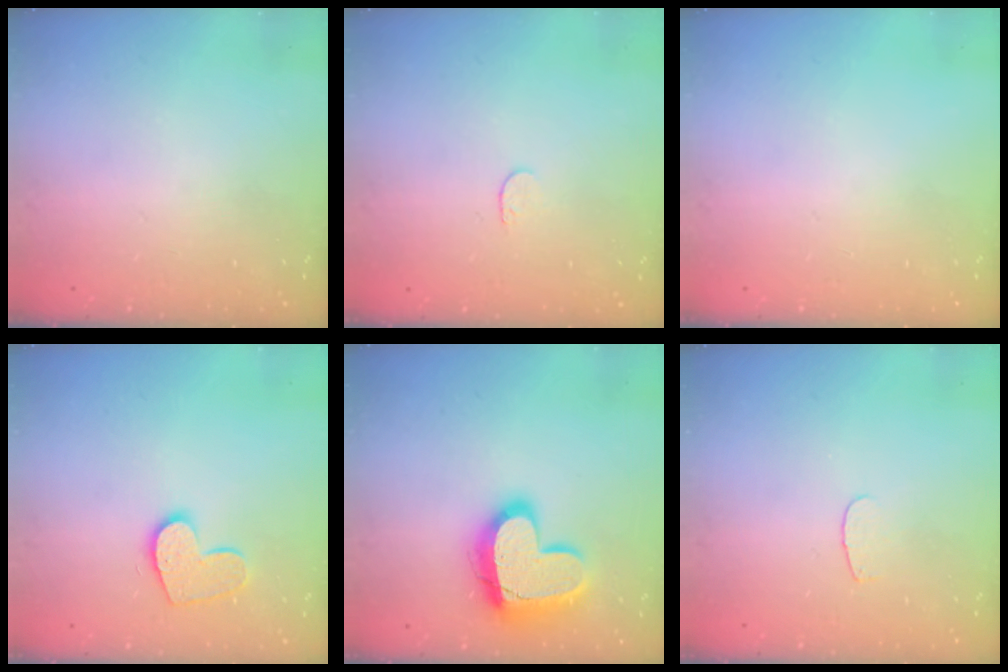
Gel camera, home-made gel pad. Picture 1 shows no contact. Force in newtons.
{"total": 3.7, "press": 3.6, "slide": 0.3}
{"total": 0.0}
{"total": 10.6, "press": 10.5, "slide": 0.8}
{"total": 18.2, "press": 18.2, "slide": 1.4}
{"total": 3.3, "press": 3.3, "slide": 0.3}